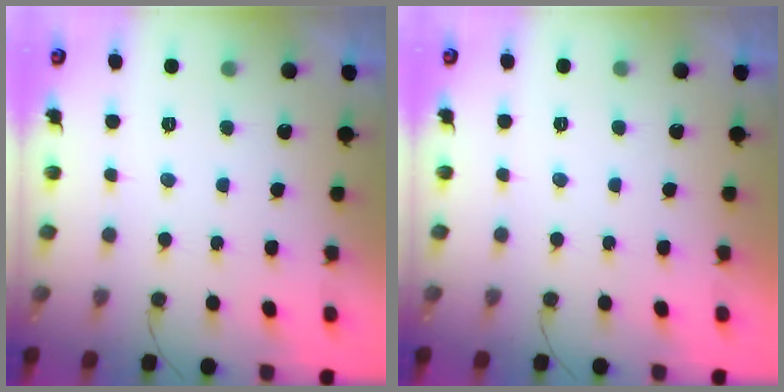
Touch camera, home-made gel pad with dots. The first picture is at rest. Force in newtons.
{"total": 1.7, "press": 1.7, "slide": 0.0}